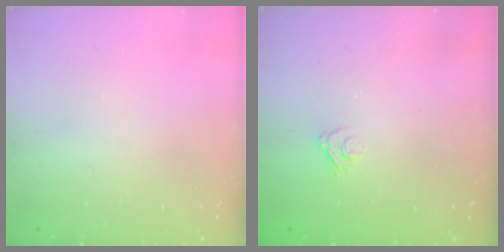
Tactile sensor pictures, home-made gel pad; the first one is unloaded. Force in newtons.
{"total": 2.9, "press": 2.6, "slide": 1.2}